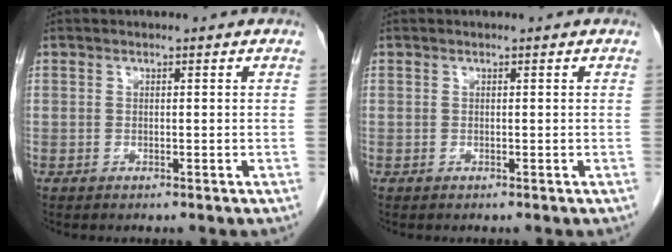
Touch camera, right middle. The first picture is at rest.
{"total": 0.0}